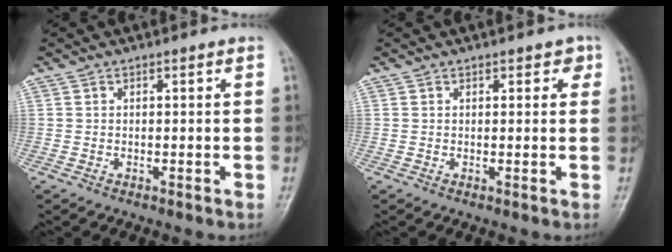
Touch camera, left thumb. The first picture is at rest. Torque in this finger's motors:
{"motor_torque": [-0.10, 0.03, 0.07, 0.10, 0.04]}